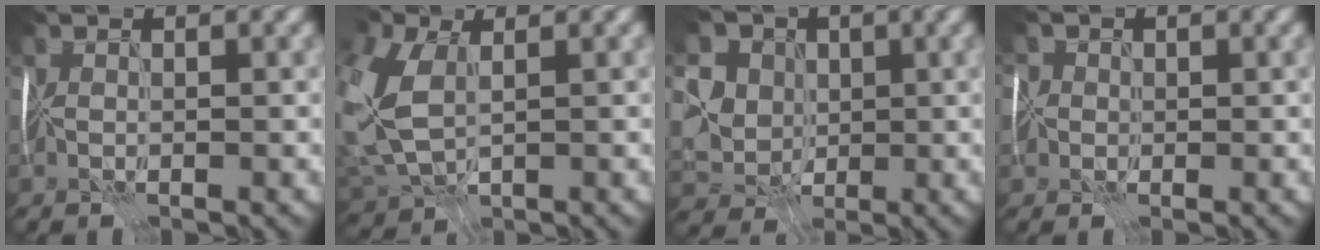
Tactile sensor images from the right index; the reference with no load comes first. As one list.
[{"total": 9.5, "force": [0.2, 5.9, 7.4], "torque": [-0.213, -0.002, 0.005]}, {"total": 8.0, "force": [1.4, 6.7, 4.1], "torque": [-0.082, 0.018, 0.005]}, {"total": 3.2, "force": [0.0, 3.0, 1.0], "torque": [-0.018, 0.014, -0.020]}]